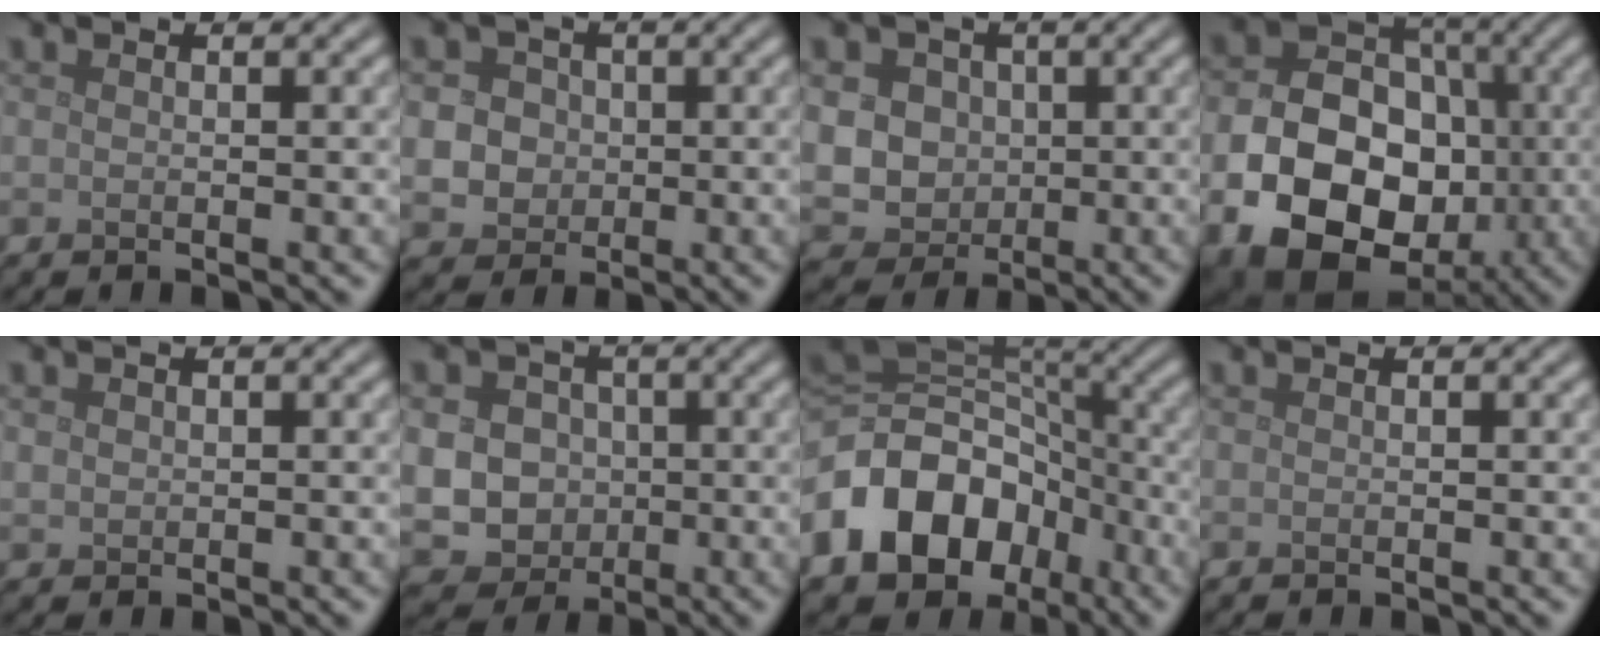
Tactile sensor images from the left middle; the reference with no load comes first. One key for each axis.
{"total": 4.8, "fx": 0.3, "fy": 4.4, "fz": 1.8, "tx": -0.022, "ty": 0.017, "tz": -0.001}
{"total": 7.4, "fx": 1.0, "fy": 6.6, "fz": 3.3, "tx": -0.056, "ty": 0.019, "tz": 0.004}
{"total": 14.7, "fx": -4.0, "fy": 11.1, "fz": 8.7, "tx": -0.139, "ty": -0.038, "tz": -0.069}
{"total": 0.7, "fx": 0.3, "fy": 0.6, "fz": 0.2, "tx": -0.003, "ty": -0.002, "tz": 0.008}
{"total": 9.8, "fx": -0.3, "fy": 9.1, "fz": 3.7, "tx": -0.075, "ty": 0.017, "tz": -0.034}
{"total": 12.4, "fx": -4.9, "fy": 9.3, "fz": 6.6, "tx": -0.133, "ty": -0.008, "tz": -0.090}
{"total": 0.0}